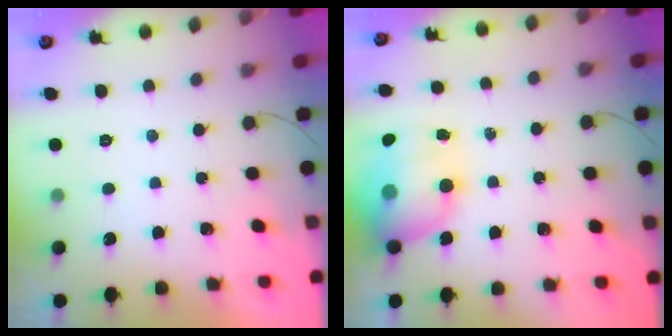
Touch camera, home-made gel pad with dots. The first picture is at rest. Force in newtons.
{"total": 14.7, "press": 14.2, "slide": 3.5}